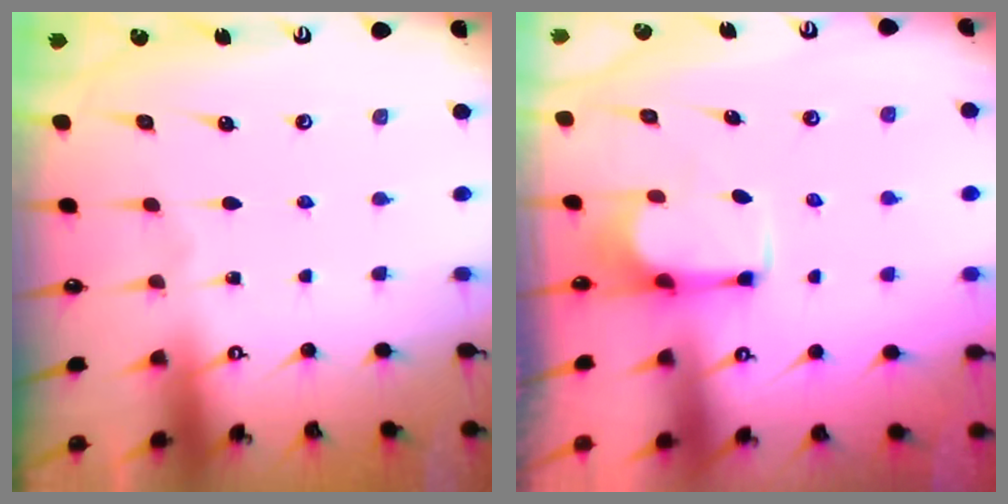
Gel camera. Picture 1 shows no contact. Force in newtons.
{"total": 2.7, "press": 2.6, "slide": 1.0}